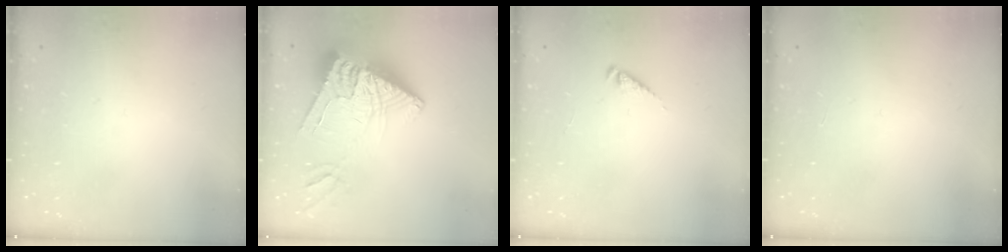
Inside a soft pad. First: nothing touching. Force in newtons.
{"total": 15.8, "press": 15.7, "slide": 1.9}
{"total": 1.9, "press": 1.9, "slide": 0.3}
{"total": 0.0}